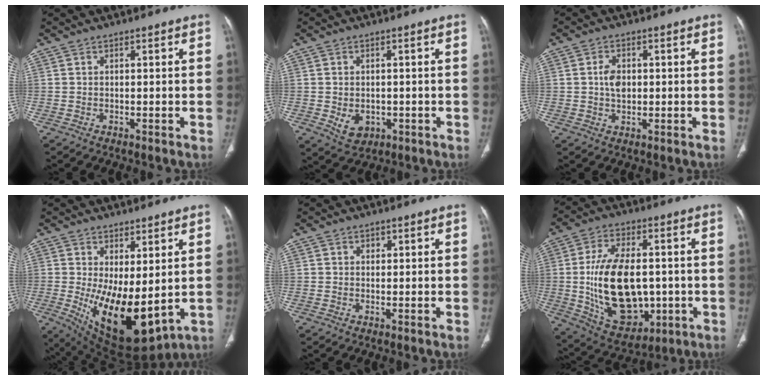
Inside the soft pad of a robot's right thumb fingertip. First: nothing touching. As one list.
[{"total": 4.8, "force": [-1.0, 3.6, 2.9], "torque": [-0.038, 0.000, -0.001]}, {"total": 3.8, "force": [0.3, 2.6, 2.7], "torque": [-0.043, 0.004, 0.004]}, {"total": 15.3, "force": [-0.6, 7.1, 13.6], "torque": [-0.217, -0.031, 0.017]}, {"total": 0.8, "force": [0.3, 0.7, 0.2], "torque": [0.006, 0.000, 0.004]}, {"total": 20.2, "force": [-1.0, 12.1, 16.2], "torque": [-0.266, -0.004, 0.006]}]